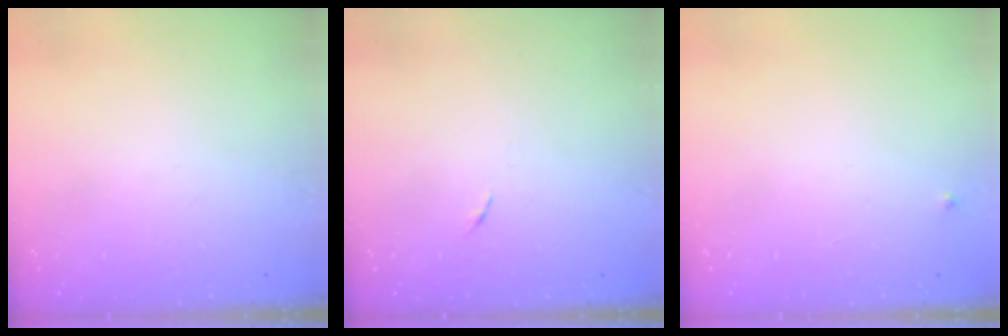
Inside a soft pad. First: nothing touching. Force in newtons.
{"total": 3.2, "press": 3.1, "slide": 0.4}
{"total": 2.7, "press": 2.7, "slide": 0.3}